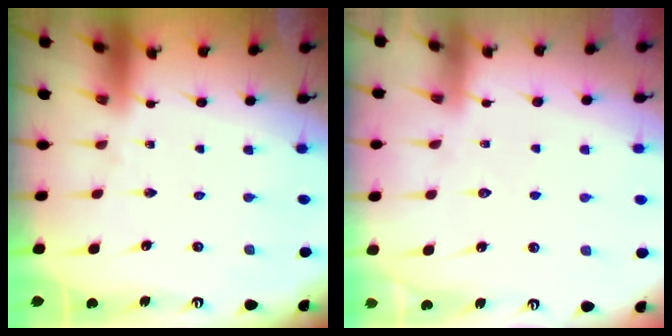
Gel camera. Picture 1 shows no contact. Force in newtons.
{"total": 5.7, "press": 5.6, "slide": 0.6}